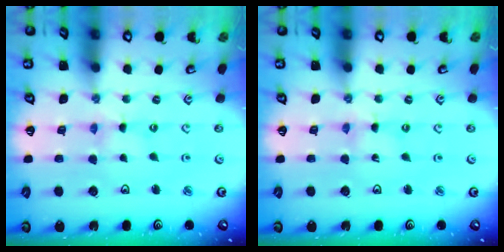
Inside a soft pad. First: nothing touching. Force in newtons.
{"total": 0.5, "press": 0.5, "slide": 0.2}